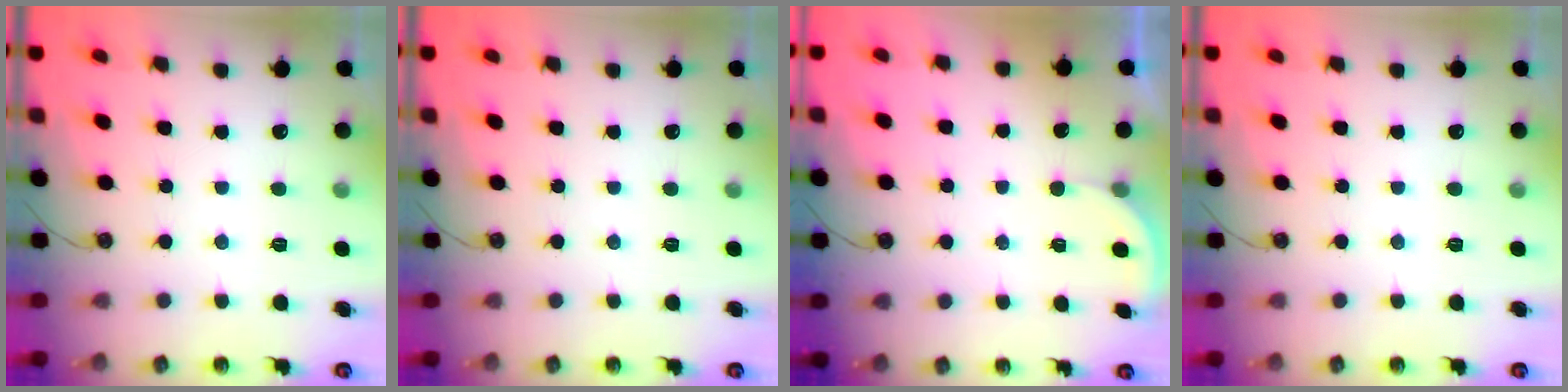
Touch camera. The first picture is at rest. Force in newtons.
{"total": 0.0}
{"total": 1.4, "press": 1.3, "slide": 0.5}
{"total": 0.0}